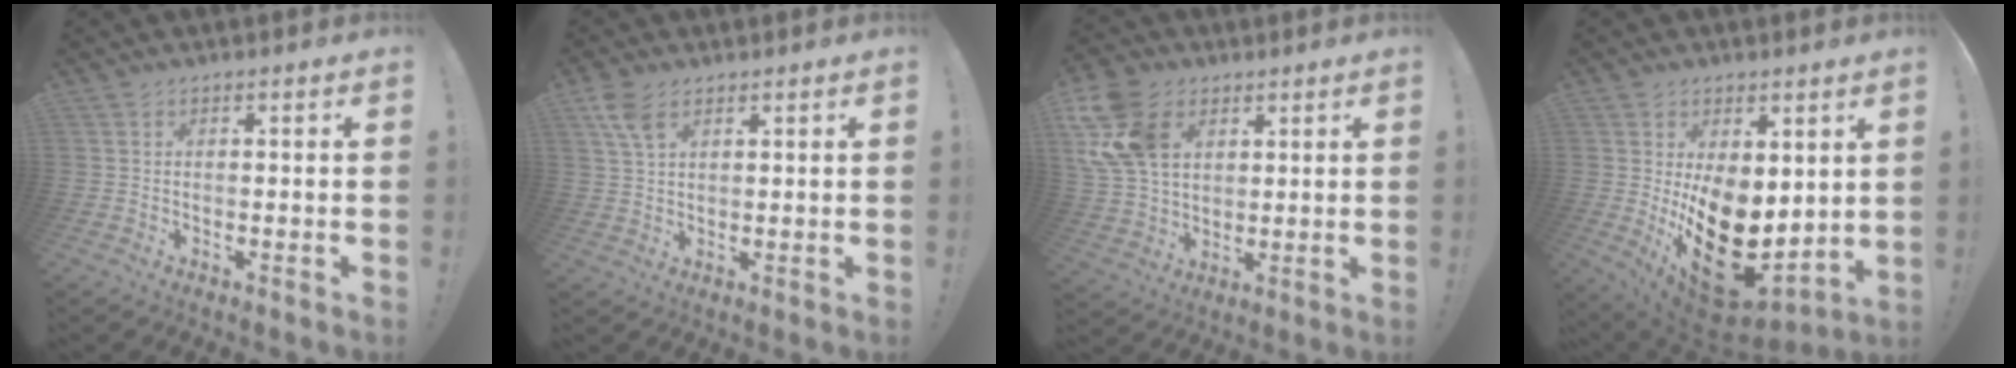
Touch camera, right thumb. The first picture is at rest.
{"total": 6.1, "force": [3.3, 3.0, 4.2], "torque": [-0.076, -0.010, 0.066]}
{"total": 17.0, "force": [6.0, 12.3, 10.0], "torque": [-0.210, -0.017, 0.116]}
{"total": 19.5, "force": [-1.9, 12.2, 15.0], "torque": [-0.250, -0.005, -0.007]}